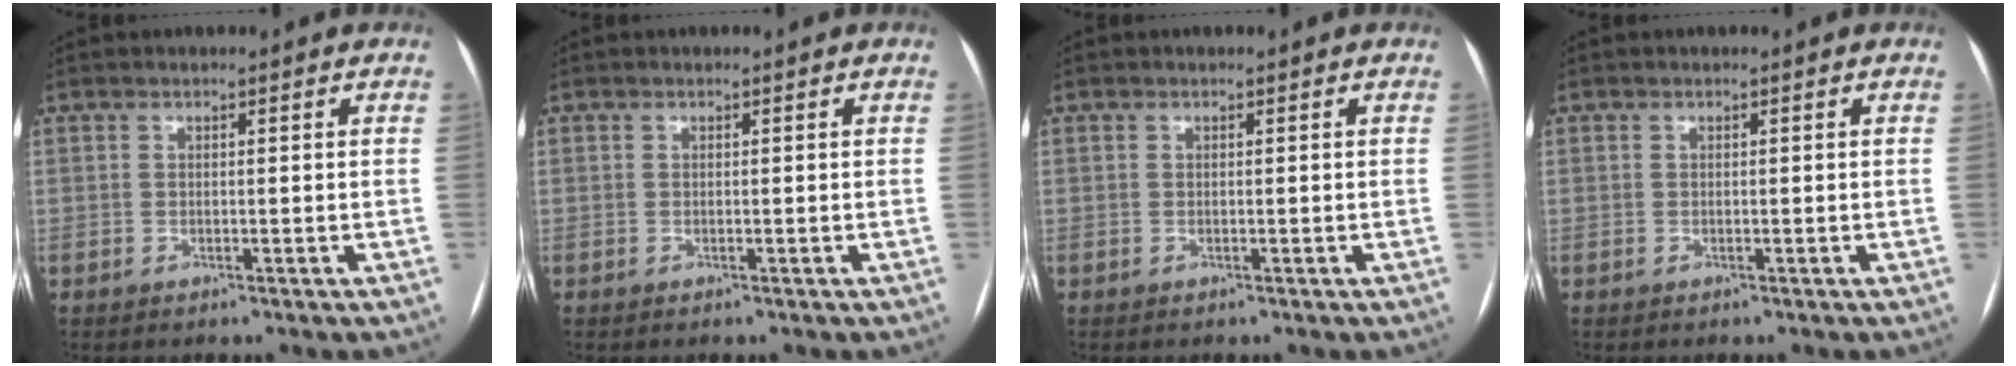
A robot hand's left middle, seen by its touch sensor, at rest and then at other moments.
{"total": 0.0}
{"total": 0.0}
{"total": 0.0}